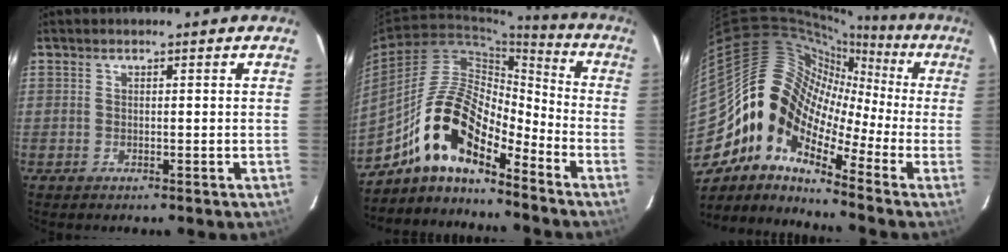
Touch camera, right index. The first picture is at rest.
{"total": 14.3, "force": [-10.5, 4.6, 8.6], "torque": [-0.153, 0.018, -0.208]}
{"total": 15.7, "force": [-5.3, 11.4, 9.4], "torque": [-0.154, 0.012, -0.129]}